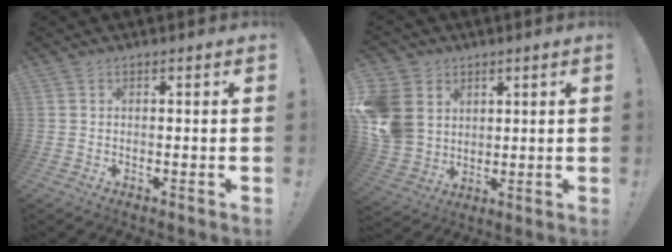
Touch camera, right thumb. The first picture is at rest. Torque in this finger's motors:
{"motor_torque": [0.30, 0.31, 0.61, -0.22, 0.35]}